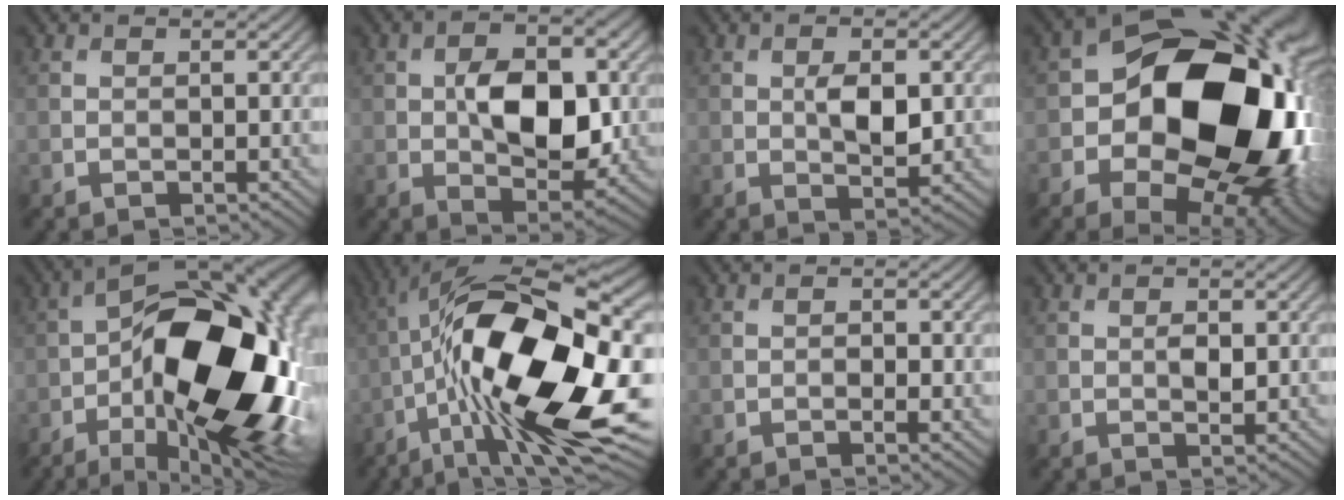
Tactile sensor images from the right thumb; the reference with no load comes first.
{"total": 9.9, "force": [0.4, 5.5, 8.2], "torque": [-0.139, -0.006, 0.007]}
{"total": 4.5, "force": [0.4, 2.1, 4.0], "torque": [-0.074, -0.004, 0.010]}
{"total": 22.1, "force": [-1.4, 15.2, 15.9], "torque": [-0.248, -0.035, 0.007]}
{"total": 22.6, "force": [-4.8, 10.2, 19.6], "torque": [-0.296, -0.006, -0.086]}
{"total": 20.7, "force": [-3.6, 7.5, 18.9], "torque": [-0.345, 0.007, -0.063]}
{"total": 1.4, "force": [-0.2, 0.5, 1.3], "torque": [-0.018, -0.001, -0.004]}
{"total": 1.7, "force": [0.2, 0.8, 1.5], "torque": [-0.026, -0.003, 0.004]}